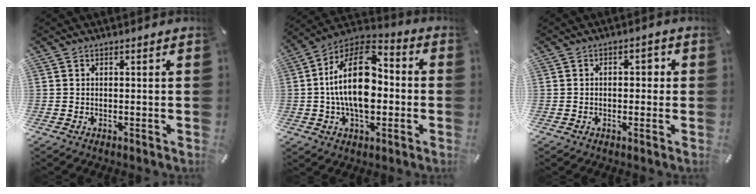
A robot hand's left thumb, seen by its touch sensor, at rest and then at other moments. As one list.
[{"total": 19.4, "force": [-0.6, 12.1, 15.2], "torque": [-0.305, 0.006, -0.019]}, {"total": 3.1, "force": [-0.2, 2.1, 2.2], "torque": [-0.029, 0.006, -0.011]}]